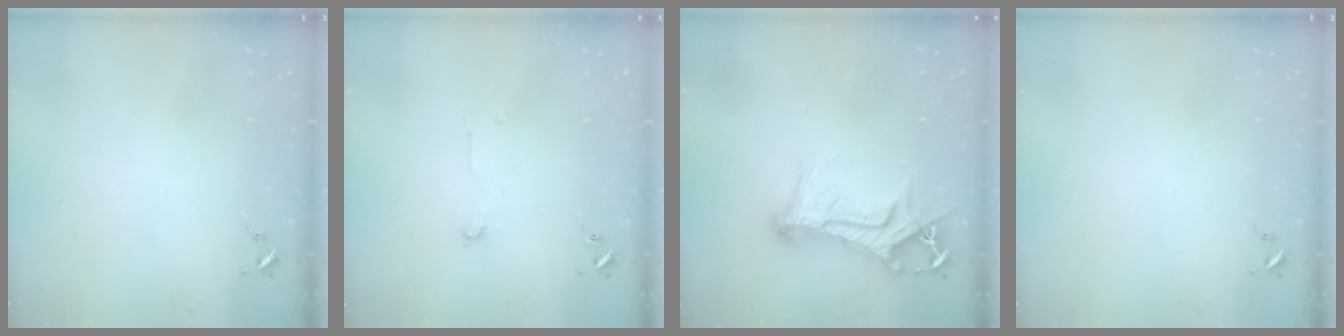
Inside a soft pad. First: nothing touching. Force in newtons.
{"total": 3.9, "press": 3.9, "slide": 0.3}
{"total": 16.0, "press": 16.0, "slide": 1.7}
{"total": 0.0}